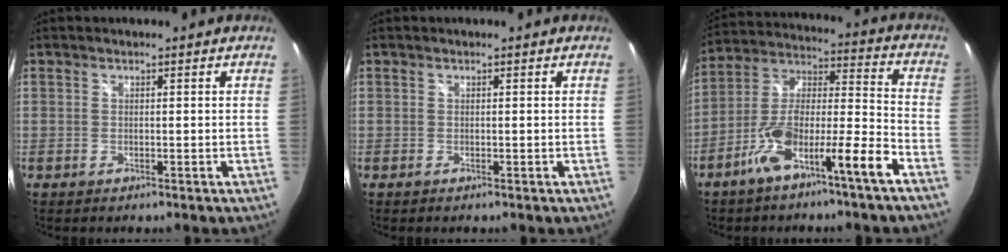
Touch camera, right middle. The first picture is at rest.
{"total": 0.0}
{"total": 13.3, "force": [-8.1, 0.8, 10.5], "torque": [-0.189, 0.008, -0.144]}